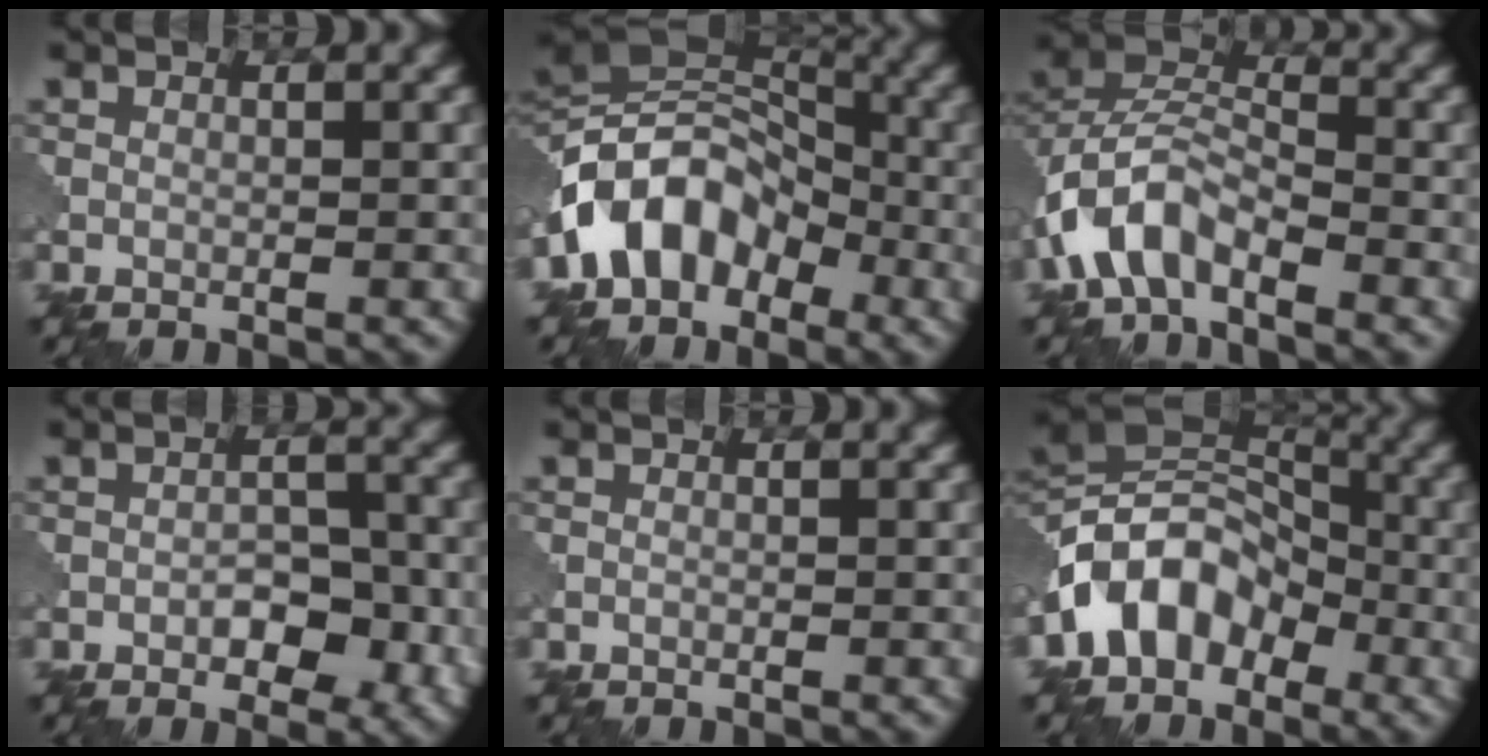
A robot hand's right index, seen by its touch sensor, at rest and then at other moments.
{"total": 9.4, "force": [-4.0, 6.6, 5.3], "torque": [-0.081, 0.018, -0.098]}
{"total": 6.1, "force": [-3.4, 3.2, 3.9], "torque": [-0.075, 0.009, -0.077]}
{"total": 4.5, "force": [-1.5, 2.5, 3.5], "torque": [-0.044, 0.001, -0.022]}
{"total": 0.0}
{"total": 8.4, "force": [-3.7, 5.8, 4.7], "torque": [-0.071, 0.020, -0.092]}